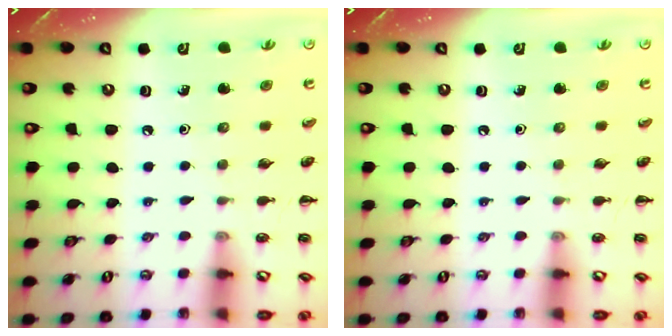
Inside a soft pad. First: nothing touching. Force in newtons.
{"total": 0.0}